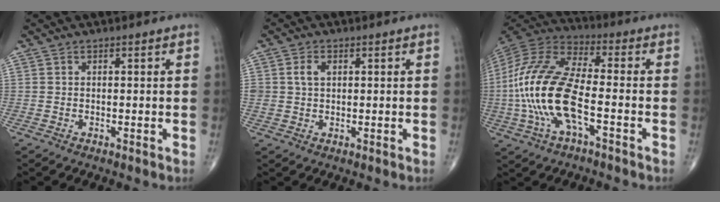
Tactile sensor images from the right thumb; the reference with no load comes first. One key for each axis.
{"total": 3.2, "fx": 0.8, "fy": 2.2, "fz": 2.1, "tx": -0.036, "ty": 0.002, "tz": 0.018}
{"total": 19.5, "fx": -4.0, "fy": 7.6, "fz": 17.6, "tx": -0.390, "ty": 0.028, "tz": -0.074}